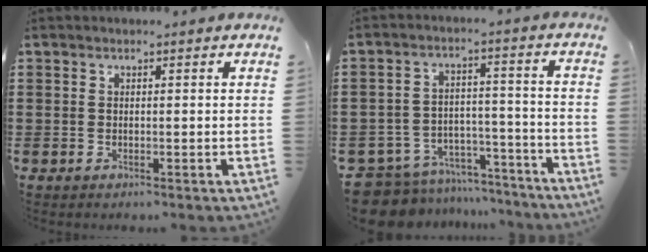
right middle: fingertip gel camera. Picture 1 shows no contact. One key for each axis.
{"total": 8.6, "fx": -8.2, "fy": 2.2, "fz": 1.3, "tx": -0.038, "ty": 0.023, "tz": -0.165}